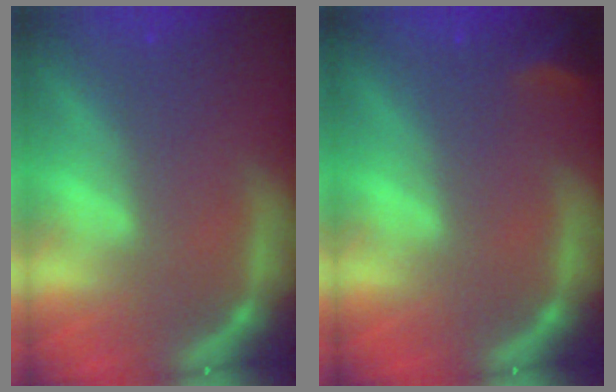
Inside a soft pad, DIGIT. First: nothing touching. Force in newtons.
{"total": 1.9}